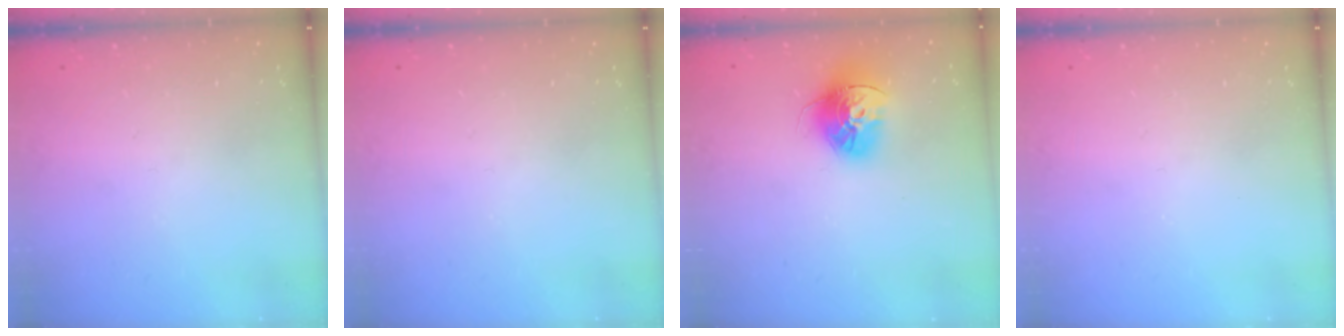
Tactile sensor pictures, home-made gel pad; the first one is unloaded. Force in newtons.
{"total": 0.0}
{"total": 15.1, "press": 15.0, "slide": 1.5}
{"total": 0.0}